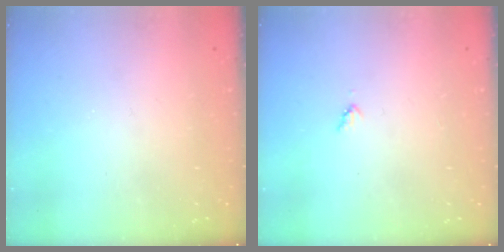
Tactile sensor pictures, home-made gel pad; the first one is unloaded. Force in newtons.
{"total": 3.0, "press": 3.0, "slide": 0.3}